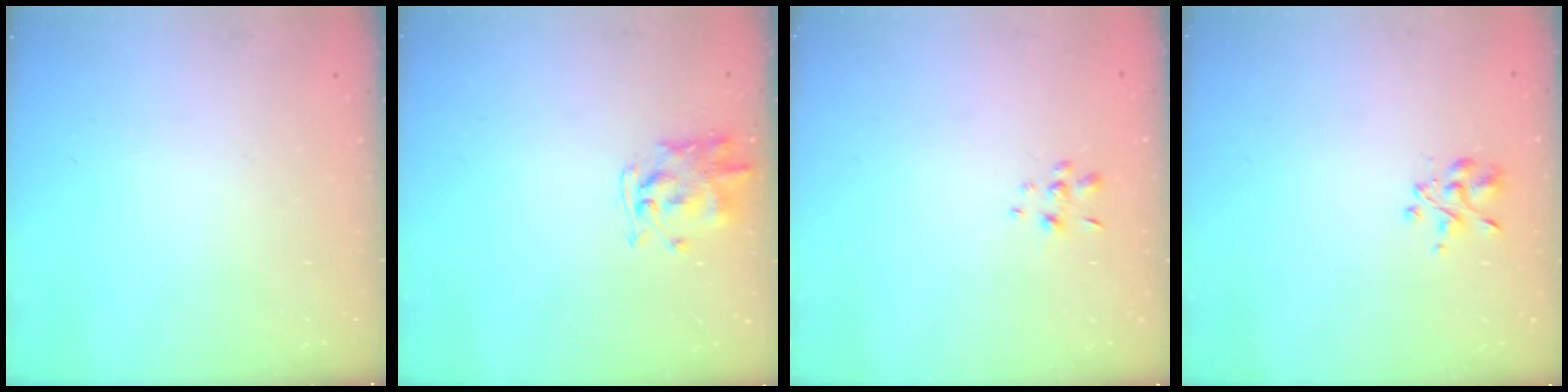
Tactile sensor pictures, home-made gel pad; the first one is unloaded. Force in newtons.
{"total": 1.7, "press": 1.6, "slide": 0.1}
{"total": 1.3, "press": 1.2, "slide": 0.5}
{"total": 2.5, "press": 2.2, "slide": 1.0}